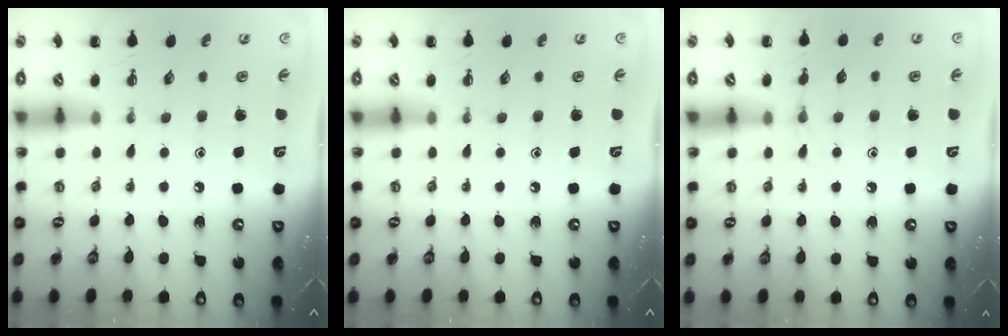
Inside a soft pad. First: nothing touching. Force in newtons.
{"total": 0.0}
{"total": 4.1, "press": 3.9, "slide": 1.4}